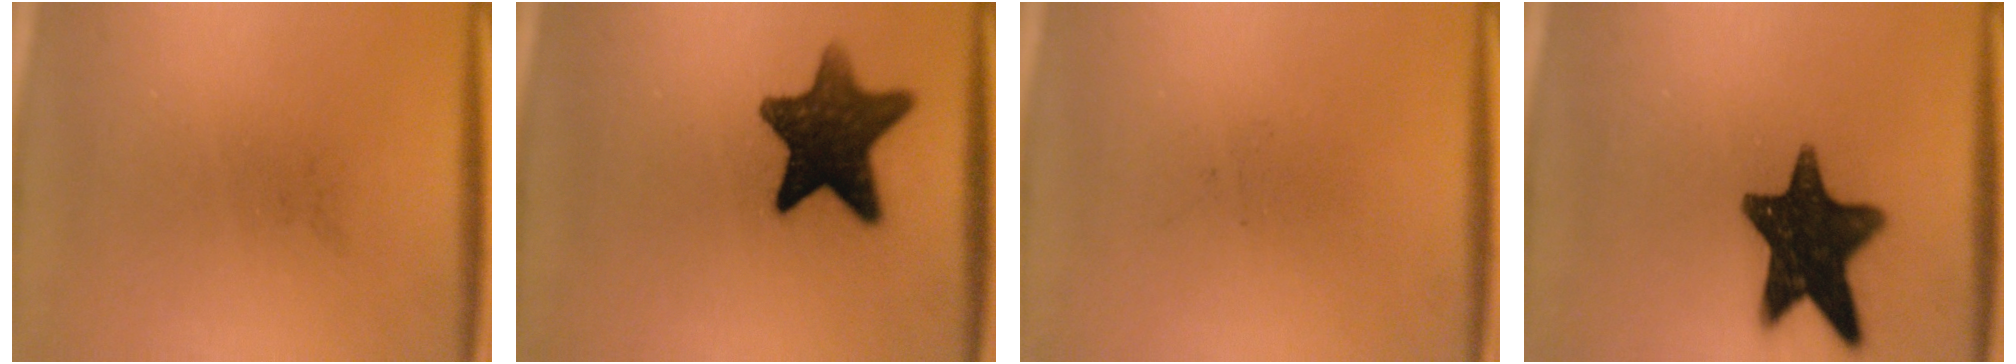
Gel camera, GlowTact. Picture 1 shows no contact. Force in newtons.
{"total": 12.6}
{"total": 0.0}
{"total": 14.9}